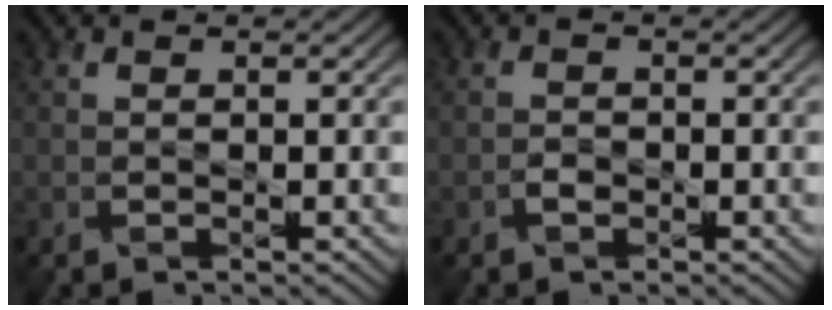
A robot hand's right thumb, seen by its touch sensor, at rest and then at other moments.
{"total": 1.2, "force": [-0.9, 0.6, 0.5], "torque": [-0.010, -0.003, -0.020]}